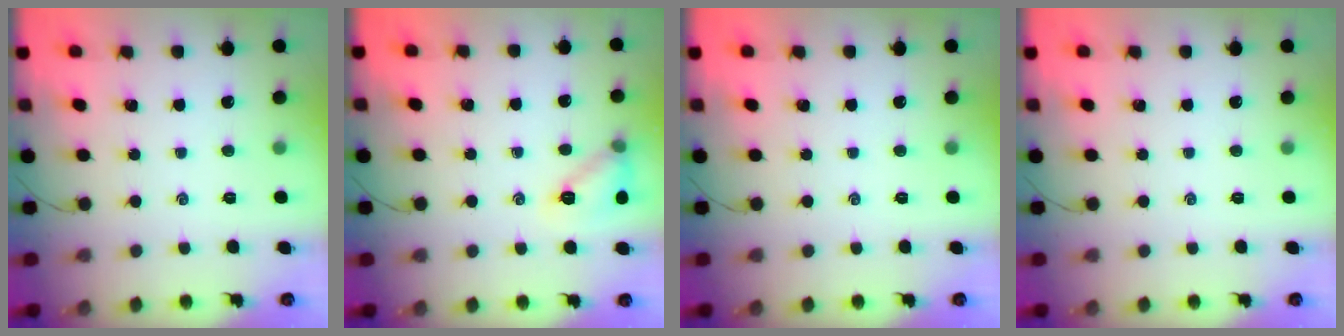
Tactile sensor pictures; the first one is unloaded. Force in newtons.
{"total": 10.4, "press": 10.4, "slide": 0.6}
{"total": 0.0}
{"total": 0.0}